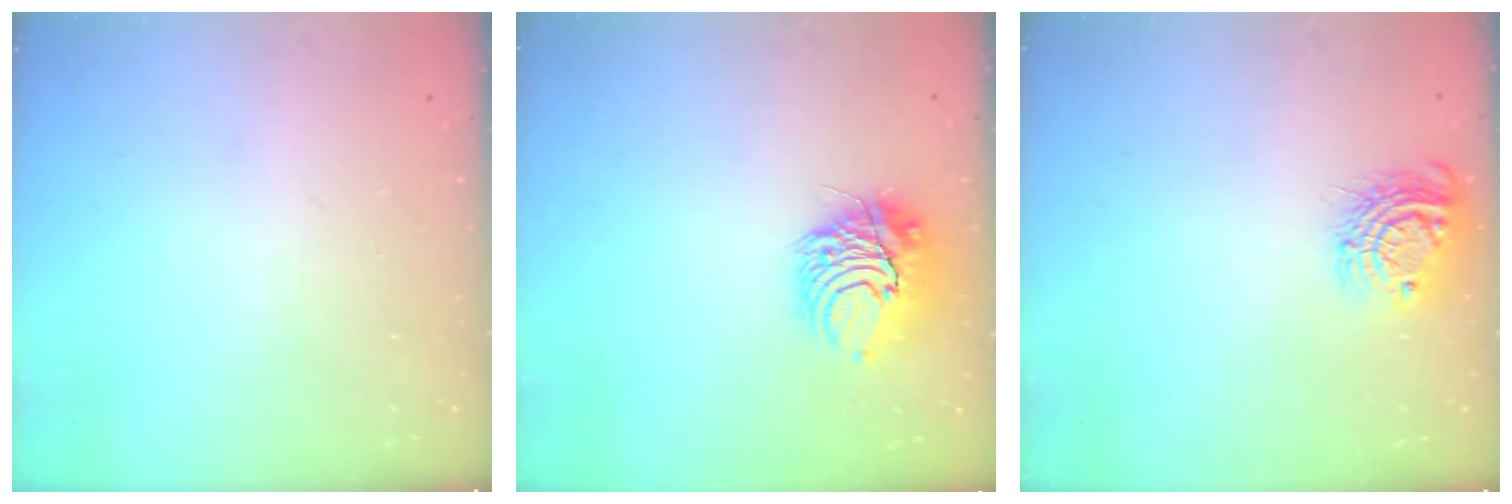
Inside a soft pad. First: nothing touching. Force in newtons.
{"total": 10.1, "press": 10.1, "slide": 0.3}
{"total": 10.7, "press": 10.7, "slide": 0.4}